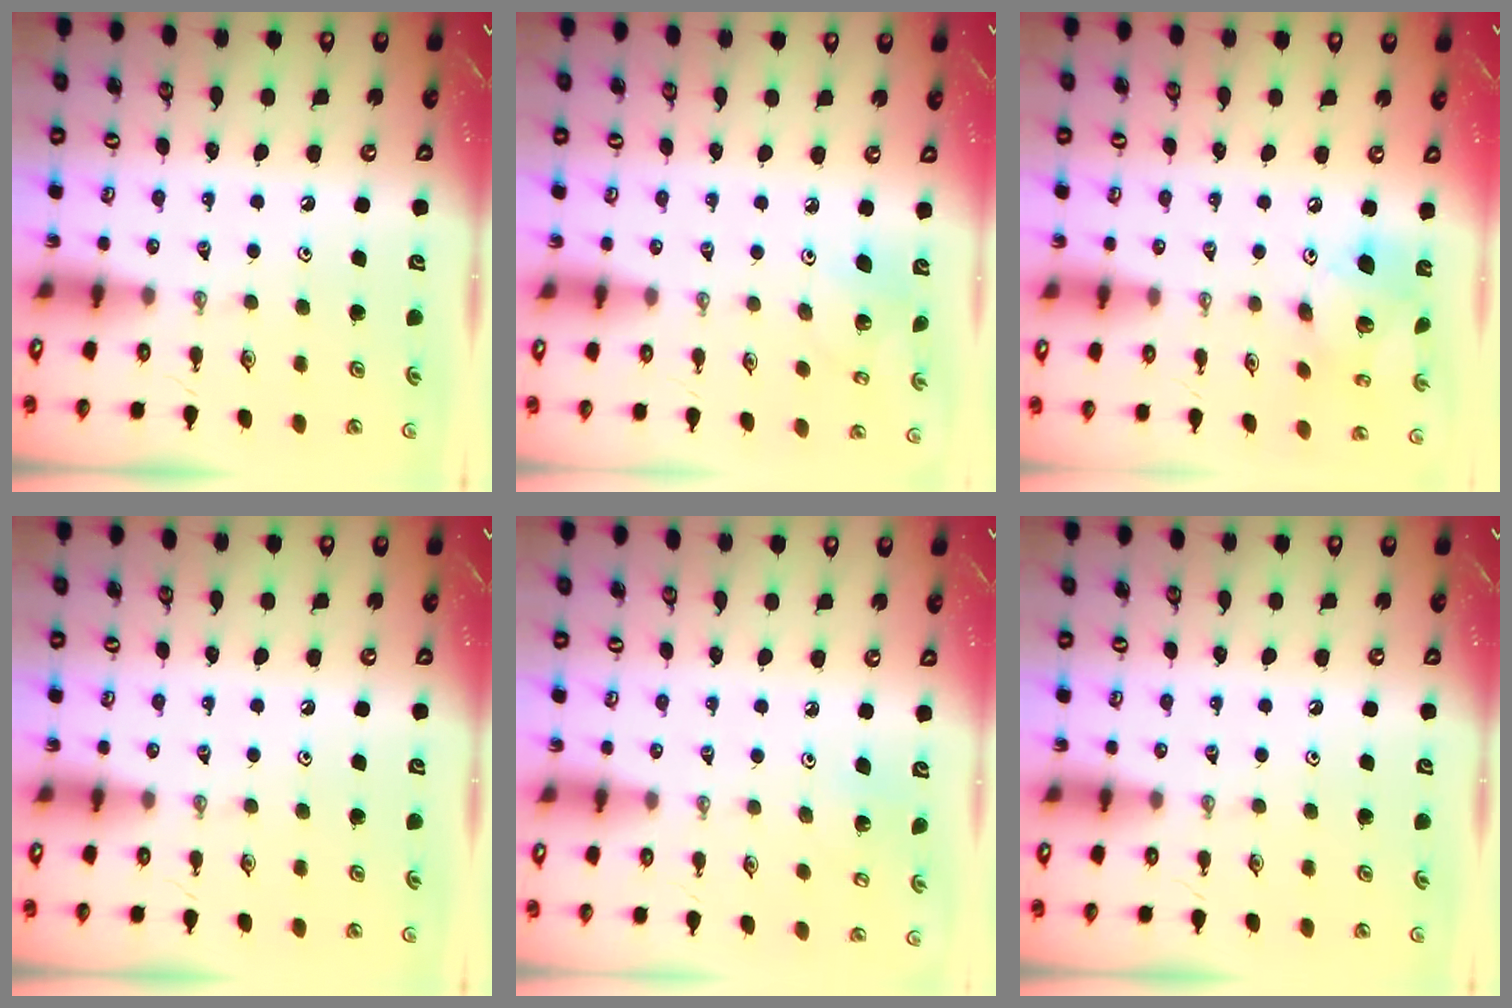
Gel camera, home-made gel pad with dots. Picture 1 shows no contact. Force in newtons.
{"total": 4.7, "press": 4.7, "slide": 0.2}
{"total": 12.5, "press": 12.5, "slide": 0.5}
{"total": 0.0}
{"total": 3.2, "press": 3.2, "slide": 0.2}
{"total": 0.0}